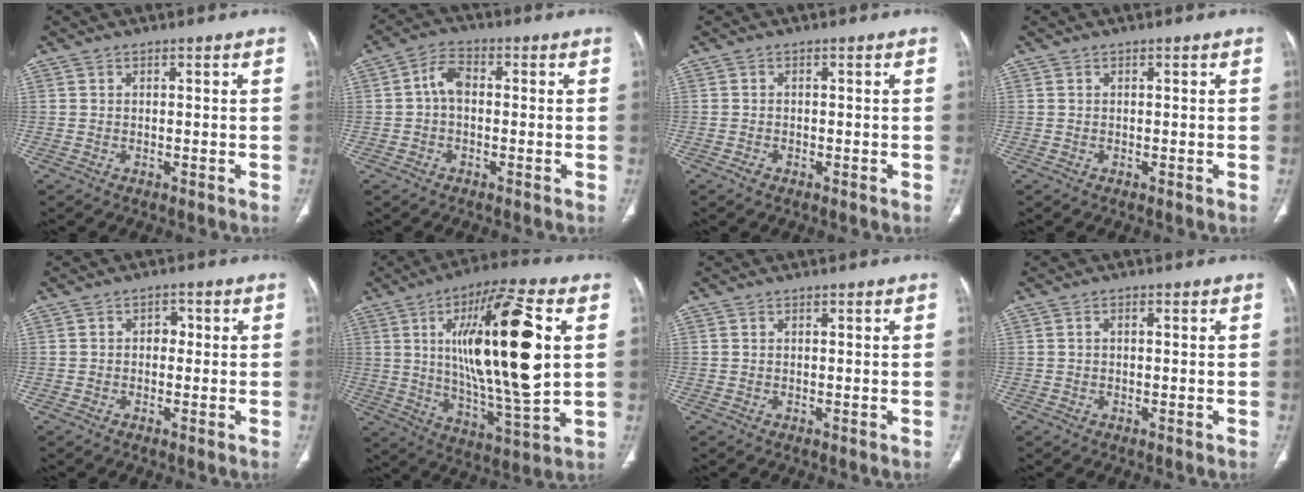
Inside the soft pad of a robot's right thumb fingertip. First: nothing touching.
{"total": 4.7, "force": [-0.1, 3.1, 3.6], "torque": [-0.059, 0.016, -0.011]}
{"total": 1.1, "force": [-0.7, 0.6, 0.5], "torque": [-0.014, 0.000, -0.014]}
{"total": 0.0}
{"total": 2.3, "force": [0.0, 1.7, 1.5], "torque": [-0.007, 0.007, -0.007]}
{"total": 24.4, "force": [4.6, 6.0, 23.2], "torque": [-0.393, -0.016, 0.074]}
{"total": 0.0}
{"total": 0.9, "force": [0.0, 0.5, 0.7], "torque": [-0.011, 0.004, -0.001]}